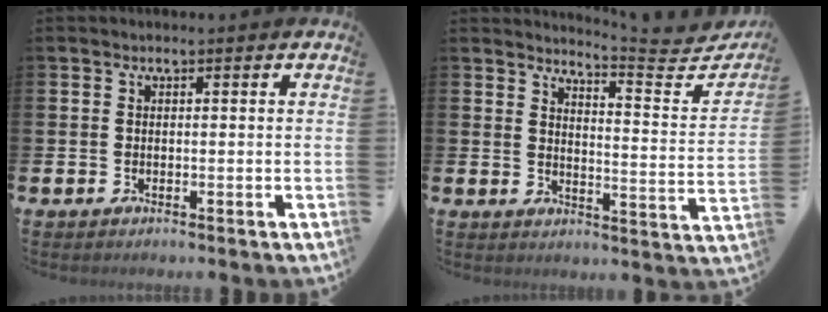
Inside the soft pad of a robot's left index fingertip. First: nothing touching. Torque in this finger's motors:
{"motor_torque": [-0.33, -0.76, -0.36, -0.07]}